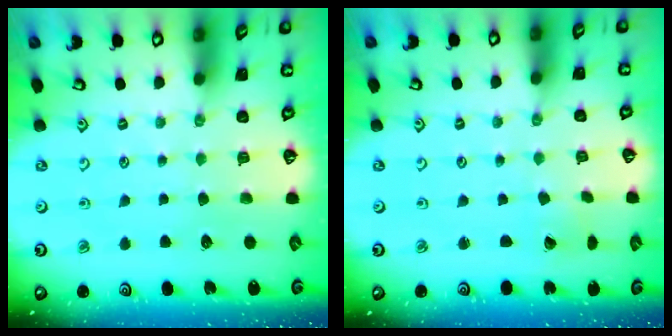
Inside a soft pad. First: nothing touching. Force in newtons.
{"total": 0.7, "press": 0.7, "slide": 0.1}